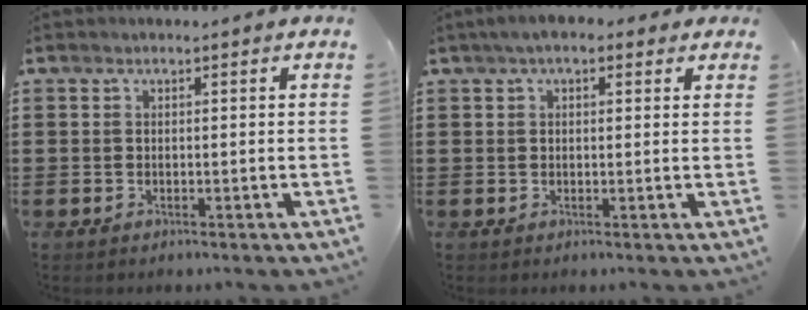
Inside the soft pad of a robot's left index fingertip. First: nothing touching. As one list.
[{"total": 3.0, "force": [1.8, 1.5, 1.9], "torque": [-0.043, 0.011, 0.032]}]